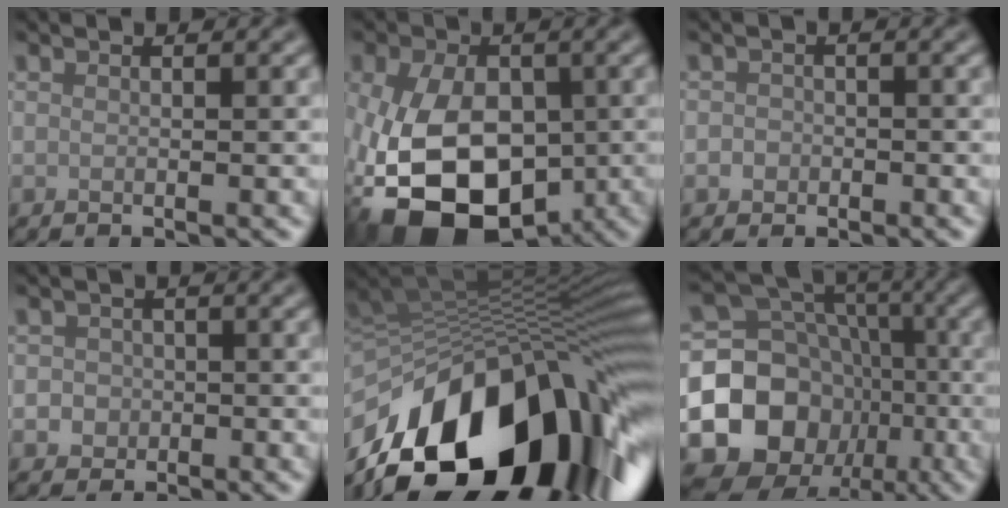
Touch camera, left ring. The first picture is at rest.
{"total": 14.2, "force": [-3.8, 9.2, 10.2], "torque": [-0.197, -0.031, -0.061]}
{"total": 1.2, "force": [-0.4, 1.1, 0.2], "torque": [0.006, -0.001, -0.009]}
{"total": 1.9, "force": [-0.4, 1.8, 0.4], "torque": [0.014, -0.001, -0.015]}
{"total": 18.9, "force": [-7.7, 9.7, 14.2], "torque": [-0.235, -0.003, -0.132]}
{"total": 16.3, "force": [-5.9, 13.8, 6.2], "torque": [-0.125, -0.008, -0.121]}